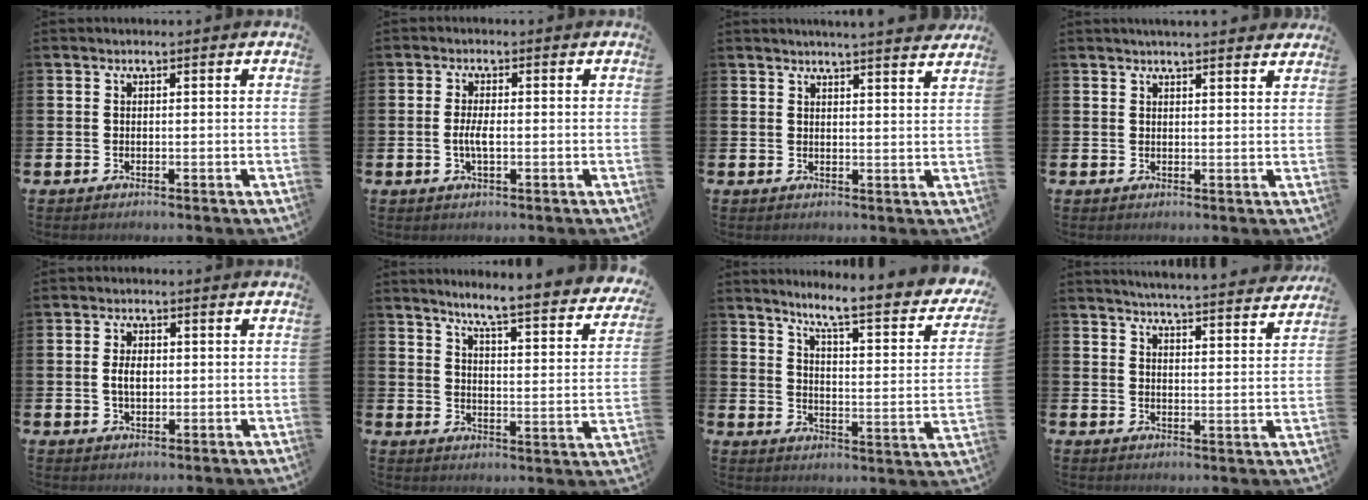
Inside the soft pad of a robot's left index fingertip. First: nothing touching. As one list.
[{"total": 2.7, "force": [-0.4, 0.9, 2.6], "torque": [-0.048, -0.005, -0.011]}, {"total": 4.0, "force": [3.9, -0.7, 0.5], "torque": [-0.005, -0.025, 0.068]}, {"total": 2.6, "force": [2.6, -0.1, 0.3], "torque": [0.000, -0.014, 0.045]}, {"total": 3.1, "force": [0.2, 1.9, 2.5], "torque": [-0.036, 0.003, 0.000]}, {"total": 6.1, "force": [5.5, 0.1, 2.7], "torque": [-0.061, -0.053, 0.084]}, {"total": 6.8, "force": [5.6, 0.7, 3.9], "torque": [-0.076, -0.056, 0.080]}, {"total": 5.3, "force": [5.3, -0.3, 0.6], "torque": [-0.016, -0.043, 0.090]}]